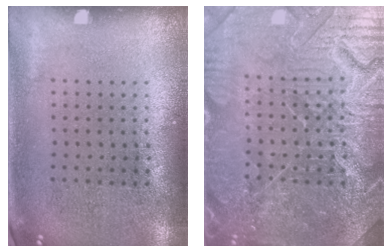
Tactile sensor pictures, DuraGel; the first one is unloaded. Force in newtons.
{"total": 5.6, "press": 5.6, "slide": 0.6}